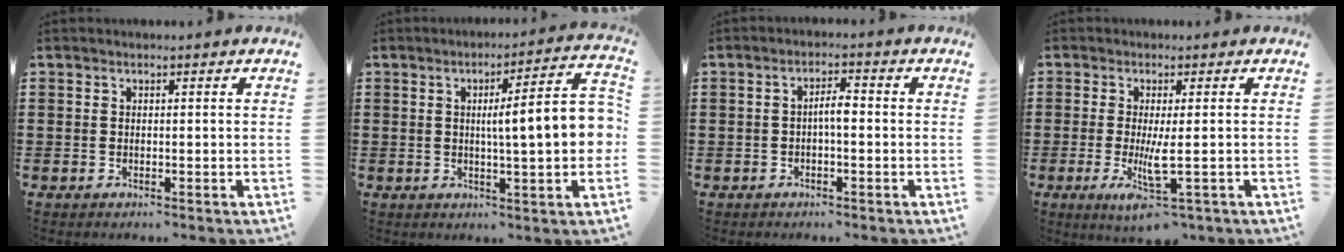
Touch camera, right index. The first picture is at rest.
{"total": 9.8, "force": [0.4, 1.4, 9.7], "torque": [-0.149, -0.007, -0.004]}
{"total": 2.8, "force": [-0.5, 0.7, 2.7], "torque": [-0.049, 0.005, -0.011]}
{"total": 5.8, "force": [-1.6, 1.0, 5.5], "torque": [-0.107, -0.024, -0.030]}